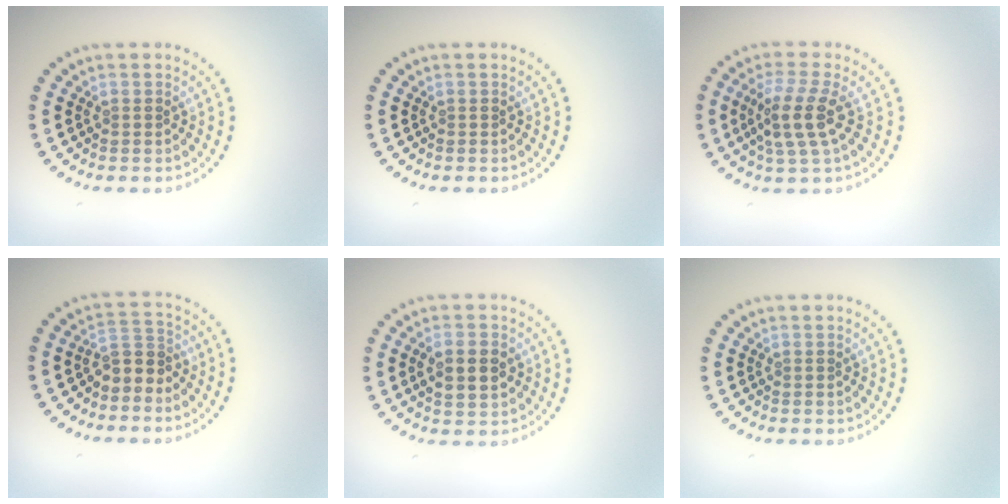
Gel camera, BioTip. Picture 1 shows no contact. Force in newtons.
{"total": 0.0}
{"total": 3.8, "press": 3.3, "slide": 2.0}
{"total": 2.4, "press": 2.0, "slide": 1.4}
{"total": 3.2, "press": 3.2, "slide": 0.2}
{"total": 0.0}